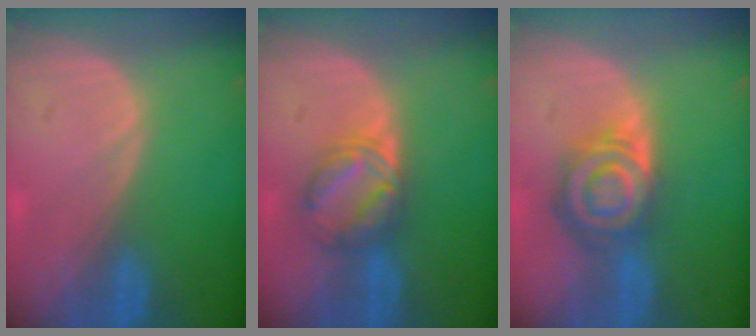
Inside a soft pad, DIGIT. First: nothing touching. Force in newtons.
{"total": 5.8, "press": 5.6, "slide": 1.2}
{"total": 8.0, "press": 7.1, "slide": 3.8}